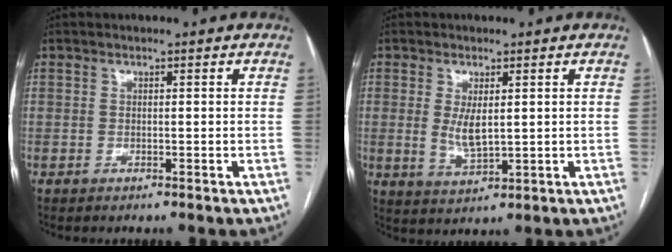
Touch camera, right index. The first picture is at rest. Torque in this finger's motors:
{"motor_torque": [0.23, -0.07, 0.14, 0.05]}